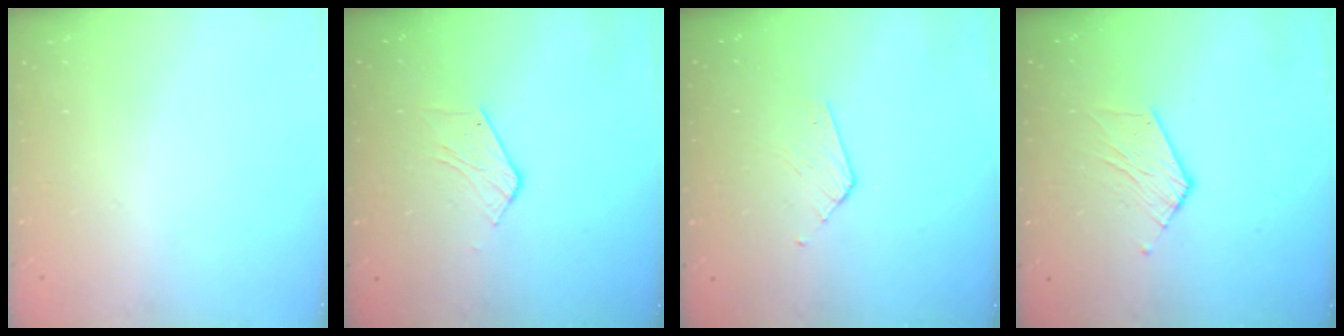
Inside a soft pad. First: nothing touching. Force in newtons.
{"total": 4.0, "press": 4.0, "slide": 0.3}
{"total": 4.1, "press": 4.1, "slide": 0.4}
{"total": 5.9, "press": 5.9, "slide": 0.4}